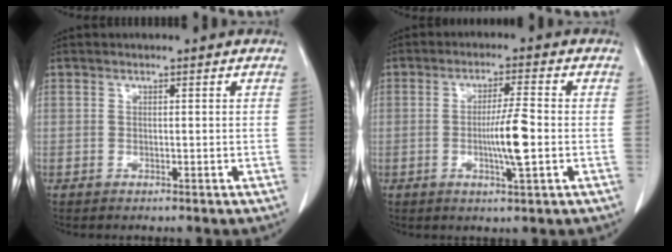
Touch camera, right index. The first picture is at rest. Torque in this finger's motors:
{"motor_torque": [0.51, -0.17, 0.19, 0.05]}